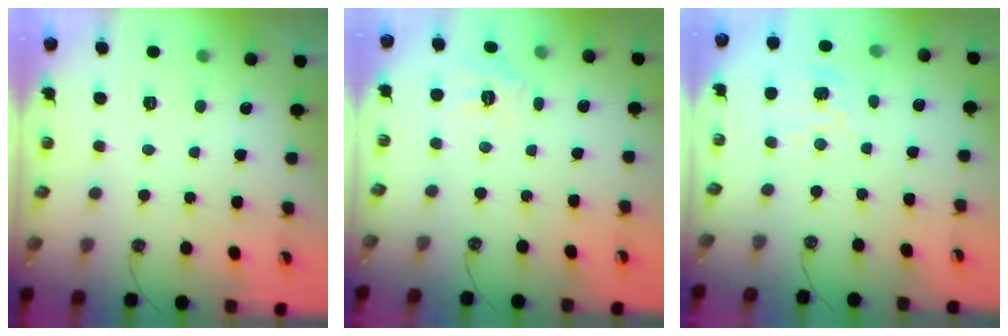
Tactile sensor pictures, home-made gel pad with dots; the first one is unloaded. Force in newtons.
{"total": 7.6, "press": 7.5, "slide": 0.7}
{"total": 2.5, "press": 2.5, "slide": 0.3}